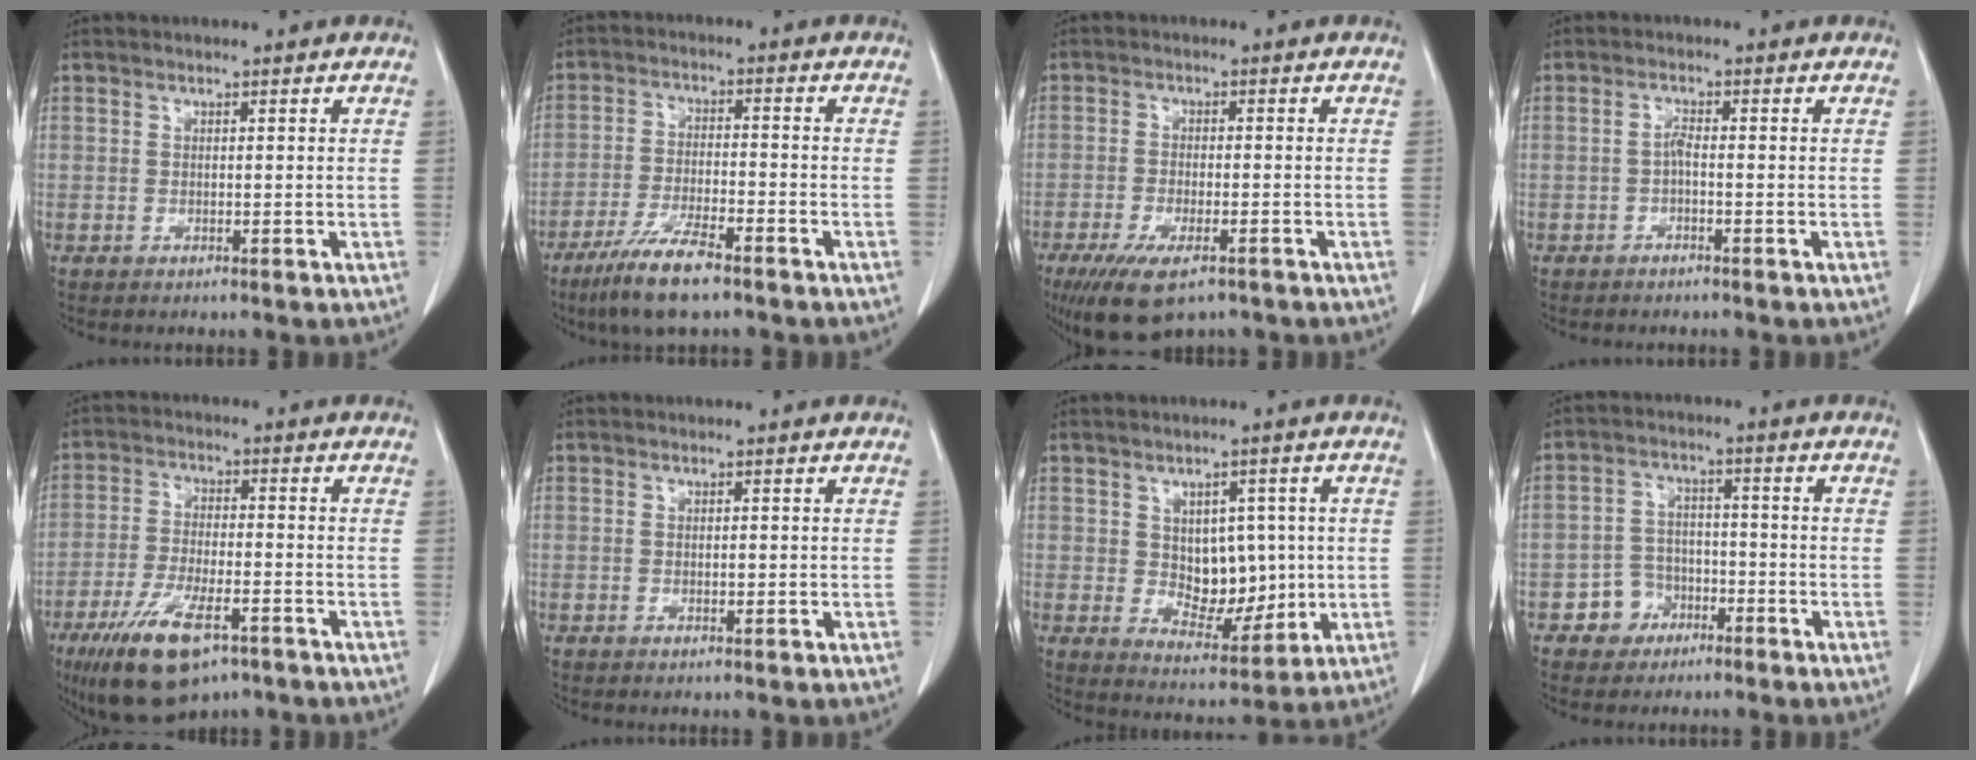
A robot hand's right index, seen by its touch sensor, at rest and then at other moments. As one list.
[{"total": 9.1, "force": [-6.4, 1.3, 6.3], "torque": [-0.125, -0.019, -0.113]}, {"total": 9.1, "force": [-5.9, 3.0, 6.2], "torque": [-0.108, -0.017, -0.094]}, {"total": 1.3, "force": [-0.5, 0.2, 1.2], "torque": [-0.022, 0.004, -0.009]}, {"total": 12.5, "force": [-7.4, 4.1, 9.2], "torque": [-0.177, -0.018, -0.123]}, {"total": 0.8, "force": [0.0, 0.4, 0.7], "torque": [-0.010, 0.001, 0.003]}, {"total": 8.4, "force": [0.7, 5.4, 6.3], "torque": [-0.088, 0.005, 0.030]}, {"total": 5.1, "force": [-2.8, 4.2, 0.6], "torque": [-0.003, 0.016, -0.045]}]